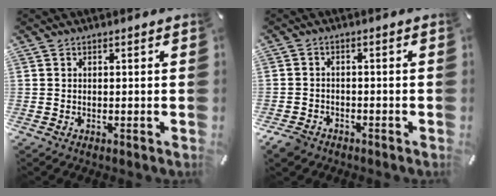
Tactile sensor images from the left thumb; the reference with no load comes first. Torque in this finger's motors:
{"motor_torque": [-0.77, 0.81, 0.20, 0.20, 0.07]}